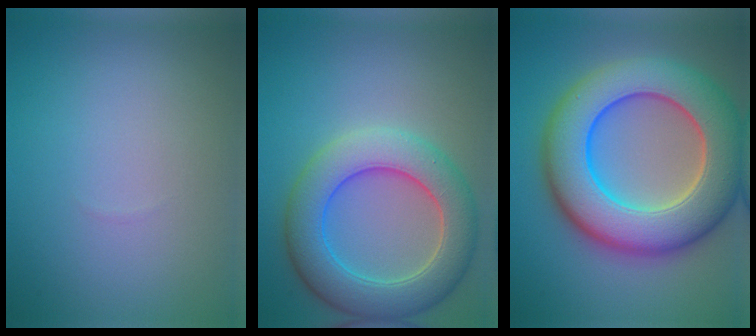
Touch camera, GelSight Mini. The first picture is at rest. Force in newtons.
{"total": 7.3, "press": 7.3, "slide": 0.4}
{"total": 12.7, "press": 12.7, "slide": 0.8}